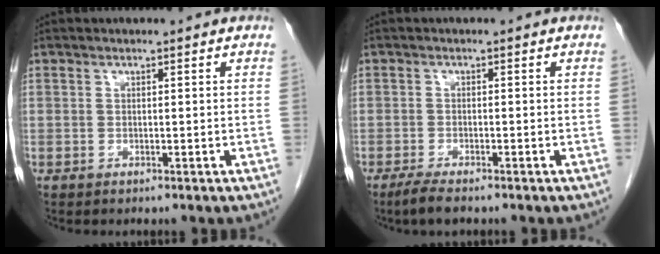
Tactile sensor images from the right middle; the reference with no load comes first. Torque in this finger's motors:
{"motor_torque": [0.32, -0.11, 0.00, 0.01]}